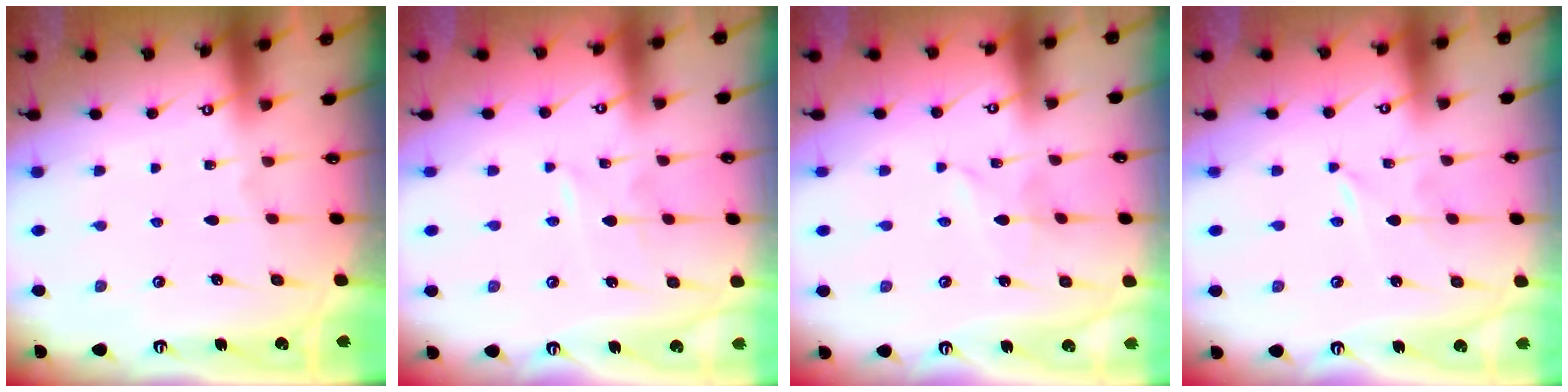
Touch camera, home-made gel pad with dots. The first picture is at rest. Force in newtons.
{"total": 1.5, "press": 1.4, "slide": 0.2}
{"total": 1.9, "press": 1.9, "slide": 0.2}
{"total": 0.0}